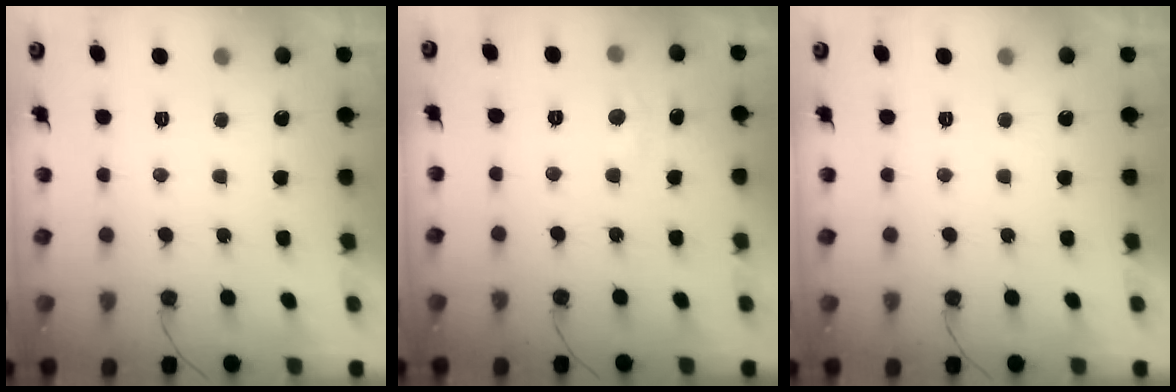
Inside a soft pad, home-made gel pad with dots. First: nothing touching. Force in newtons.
{"total": 4.2, "press": 4.1, "slide": 0.7}
{"total": 0.0}